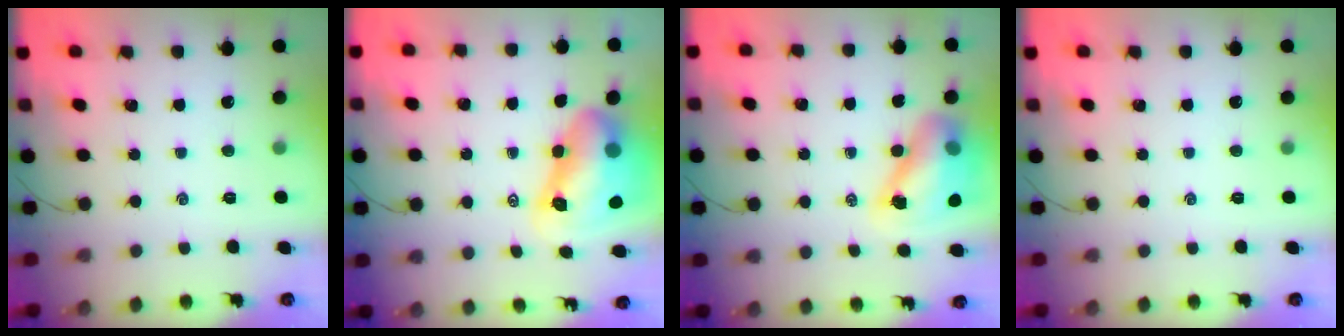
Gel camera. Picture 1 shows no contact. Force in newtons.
{"total": 13.0, "press": 12.5, "slide": 3.6}
{"total": 12.8, "press": 12.2, "slide": 3.6}
{"total": 0.0}